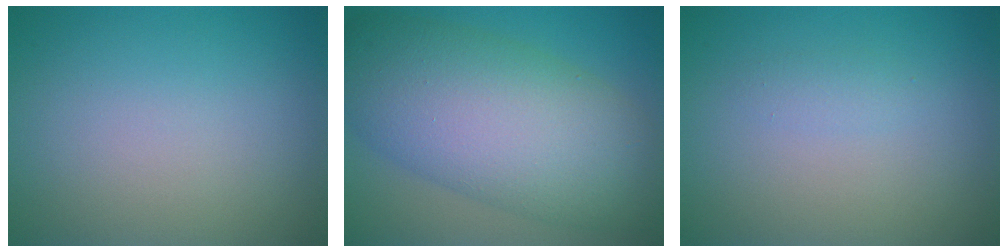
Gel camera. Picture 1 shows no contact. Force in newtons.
{"total": 11.9, "press": 11.9, "slide": 0.3}
{"total": 0.8, "press": 0.8, "slide": 0.0}